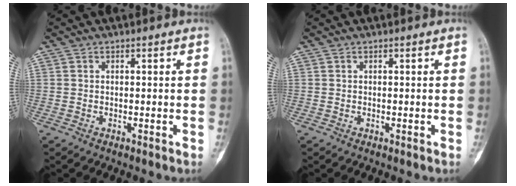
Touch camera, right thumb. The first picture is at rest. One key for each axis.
{"total": 0.0}